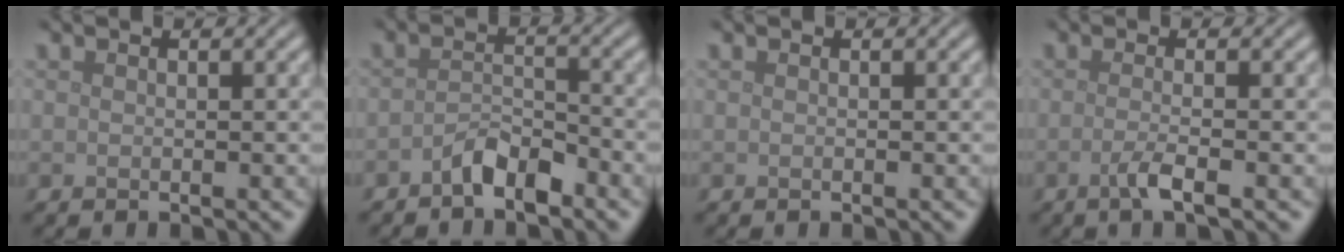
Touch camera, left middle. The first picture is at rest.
{"total": 2.7, "force": [-2.0, 1.0, 1.6], "torque": [-0.027, 0.009, -0.039]}
{"total": 0.0}
{"total": 2.3, "force": [-0.9, 0.6, 2.1], "torque": [-0.034, 0.000, -0.025]}